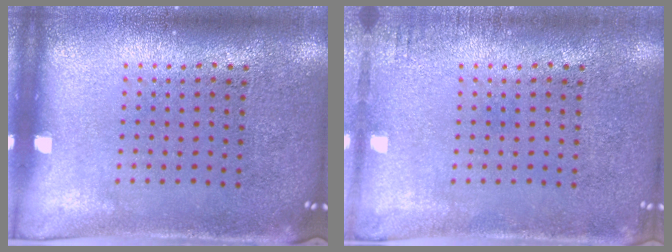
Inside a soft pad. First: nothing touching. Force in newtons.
{"total": 1.0, "press": 1.0, "slide": 0.1}